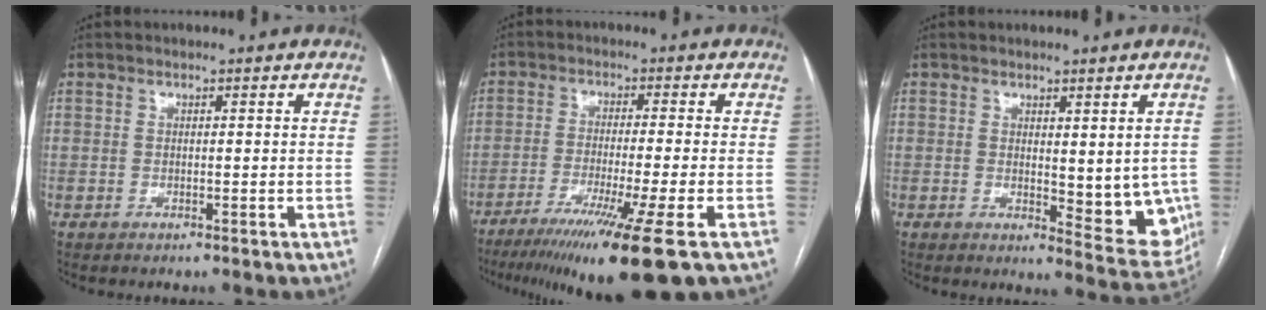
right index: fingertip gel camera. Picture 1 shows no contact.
{"total": 15.4, "force": [-9.9, -1.4, 11.7], "torque": [-0.175, -0.049, -0.159]}
{"total": 8.5, "force": [-0.2, 3.5, 7.7], "torque": [-0.080, -0.022, 0.008]}